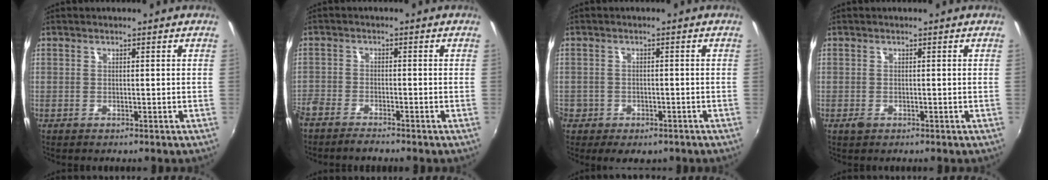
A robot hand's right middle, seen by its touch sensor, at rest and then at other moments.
{"total": 5.2, "force": [-4.6, 1.4, 2.0], "torque": [-0.063, -0.016, -0.088]}
{"total": 5.3, "force": [-2.7, 4.1, 2.0], "torque": [-0.056, -0.011, -0.037]}
{"total": 1.2, "force": [-0.7, 0.8, 0.6], "torque": [-0.012, -0.003, -0.013]}